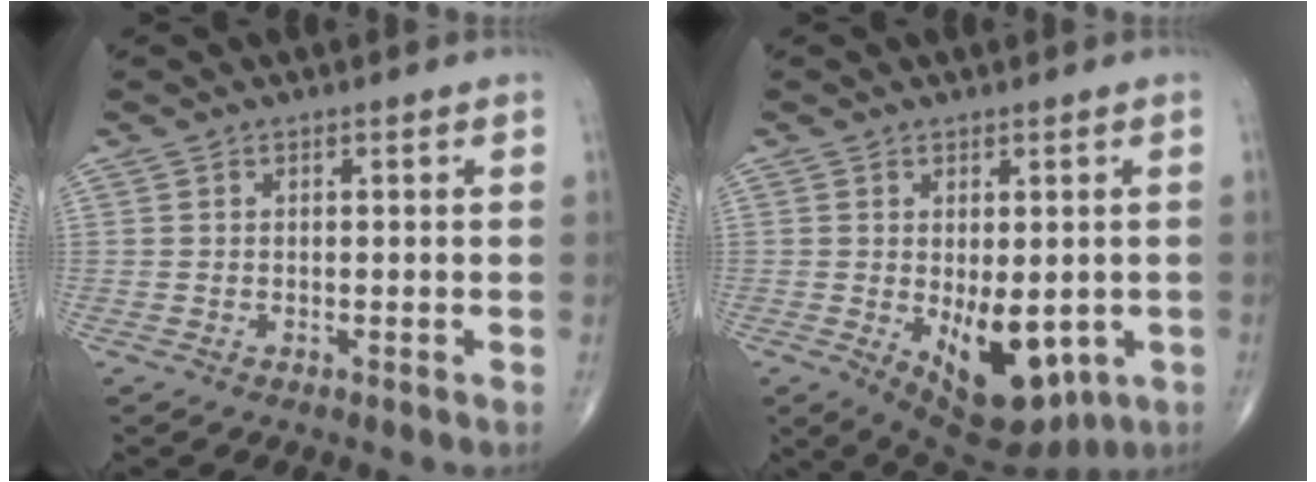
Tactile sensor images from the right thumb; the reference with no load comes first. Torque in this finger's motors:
{"motor_torque": [3.03, 1.98, 1.31, -0.08, 0.09]}